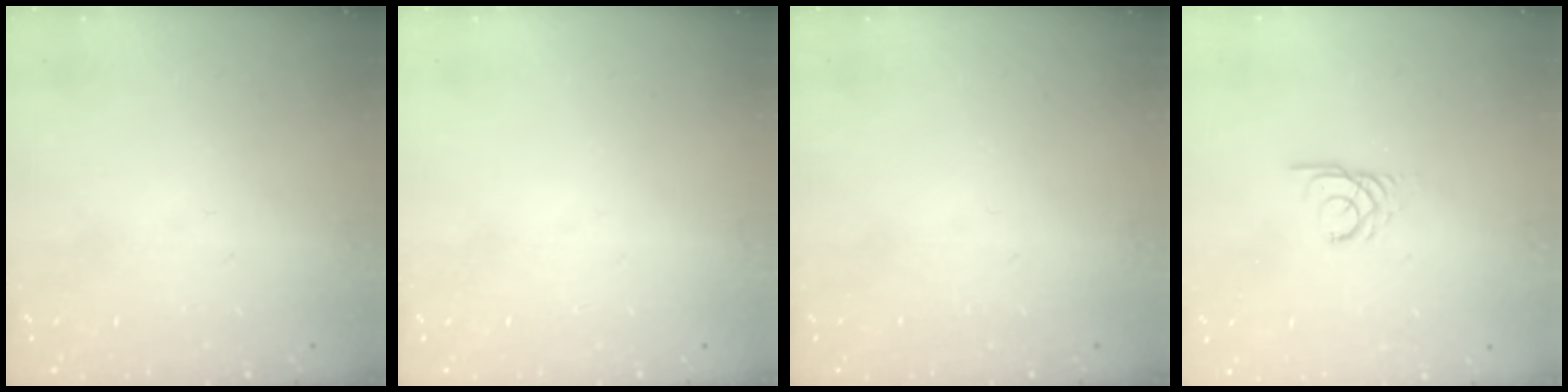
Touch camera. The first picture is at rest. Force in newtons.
{"total": 0.0}
{"total": 0.0}
{"total": 2.9, "press": 2.9, "slide": 0.3}